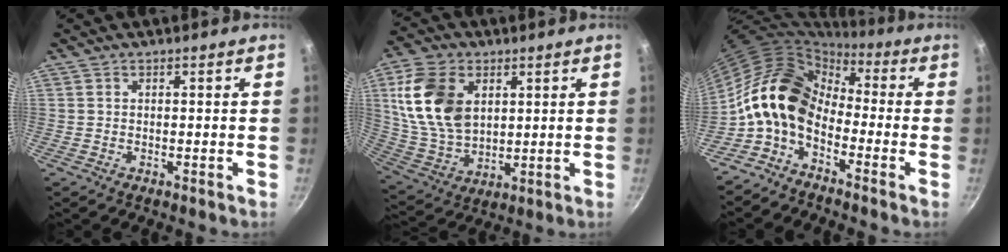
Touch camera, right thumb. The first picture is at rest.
{"total": 16.6, "force": [4.4, 11.1, 11.5], "torque": [-0.200, -0.012, 0.098]}
{"total": 13.2, "force": [-2.7, 8.9, 9.4], "torque": [-0.148, 0.049, -0.077]}